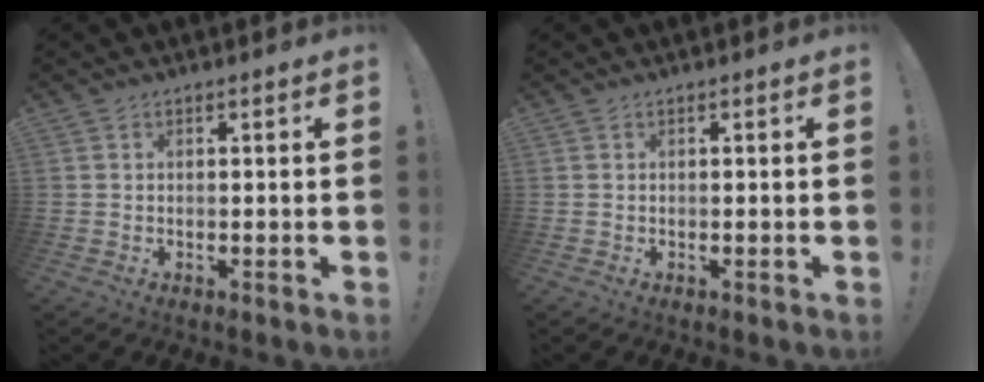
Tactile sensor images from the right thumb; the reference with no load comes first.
{"total": 0.0}